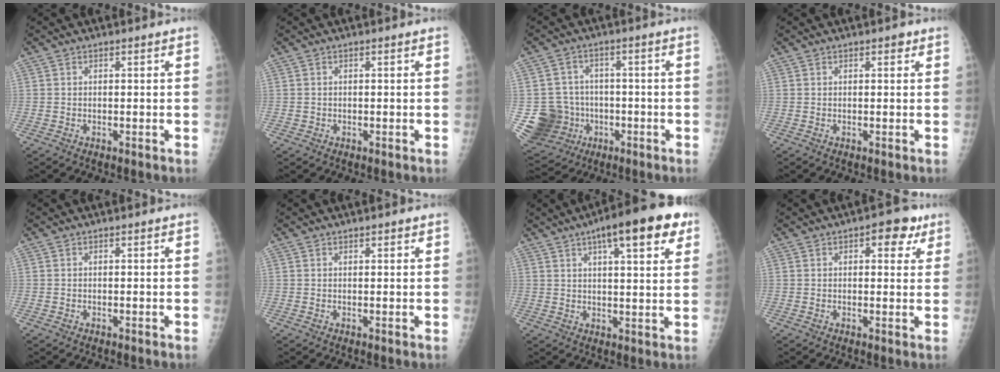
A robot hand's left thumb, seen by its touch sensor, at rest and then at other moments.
{"total": 0.7, "force": [-0.2, 0.7, -0.1], "torque": [0.006, 0.005, -0.005]}
{"total": 12.1, "force": [-2.6, 11.4, 3.3], "torque": [-0.058, 0.025, -0.027]}
{"total": 0.9, "force": [0.4, 0.5, 0.6], "torque": [-0.001, 0.000, 0.002]}
{"total": 0.0}
{"total": 1.0, "force": [0.6, 0.4, 0.6], "torque": [-0.005, -0.001, 0.008]}
{"total": 15.3, "force": [7.8, 4.3, 12.4], "torque": [-0.151, -0.007, 0.106]}
{"total": 5.8, "force": [2.7, 3.1, 4.0], "torque": [-0.021, -0.003, 0.025]}